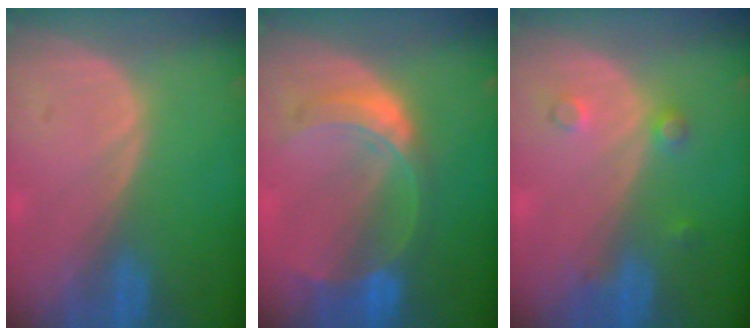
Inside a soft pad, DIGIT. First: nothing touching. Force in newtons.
{"total": 7.6, "press": 6.6, "slide": 3.7}
{"total": 2.3, "press": 2.3, "slide": 0.2}